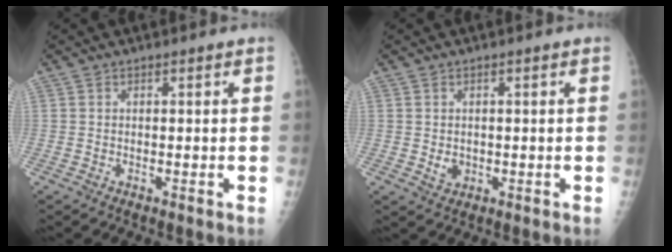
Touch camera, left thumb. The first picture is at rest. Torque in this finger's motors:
{"motor_torque": [0.52, 0.39, 0.53, 0.00, -0.02]}